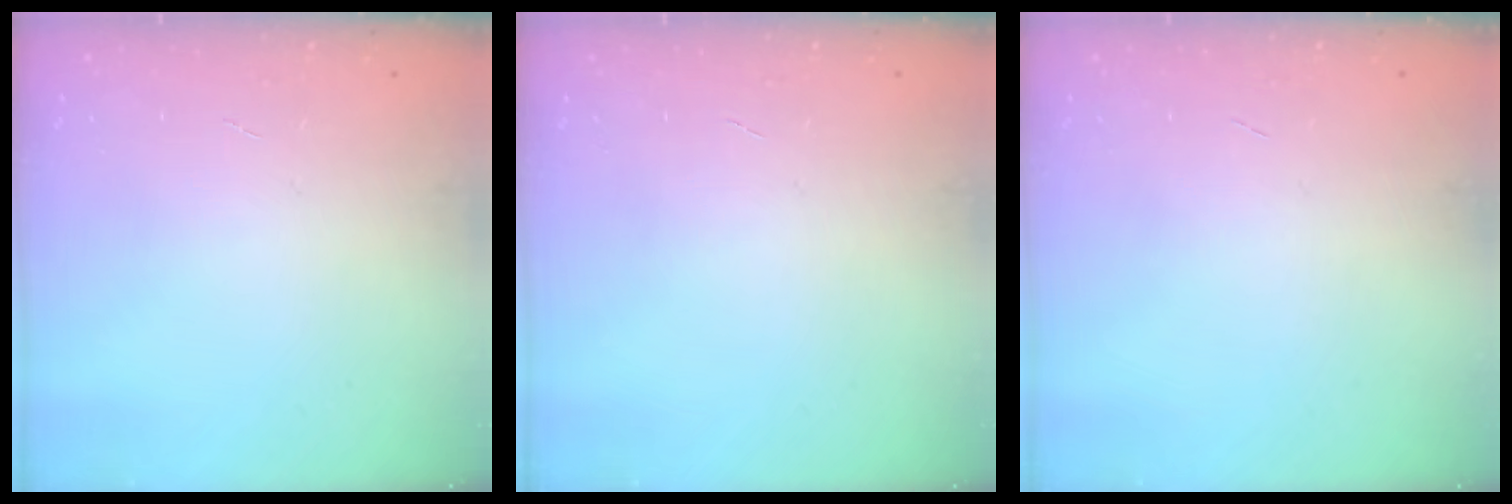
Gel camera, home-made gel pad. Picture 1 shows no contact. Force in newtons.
{"total": 0.0}
{"total": 0.0}